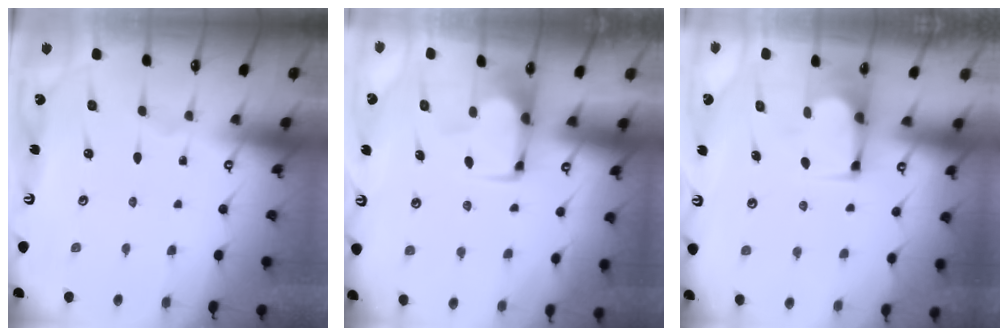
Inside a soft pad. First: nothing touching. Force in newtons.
{"total": 1.8, "press": 1.7, "slide": 0.4}
{"total": 1.8, "press": 1.7, "slide": 0.3}